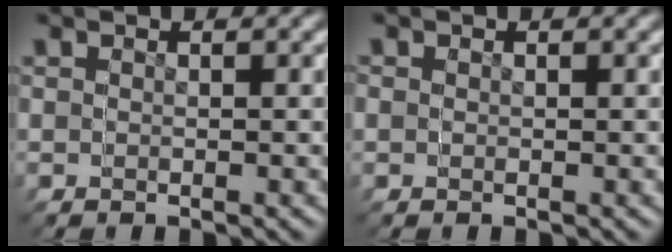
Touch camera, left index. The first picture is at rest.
{"total": 0.5, "force": [-0.2, 0.4, -0.2], "torque": [0.002, -0.005, 0.000]}